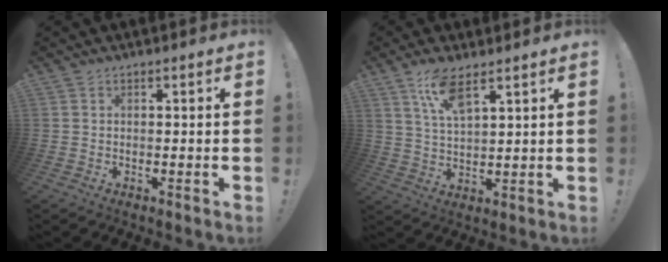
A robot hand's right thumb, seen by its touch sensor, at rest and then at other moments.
{"total": 8.8, "force": [5.8, 2.3, 6.3], "torque": [-0.133, -0.013, 0.104]}